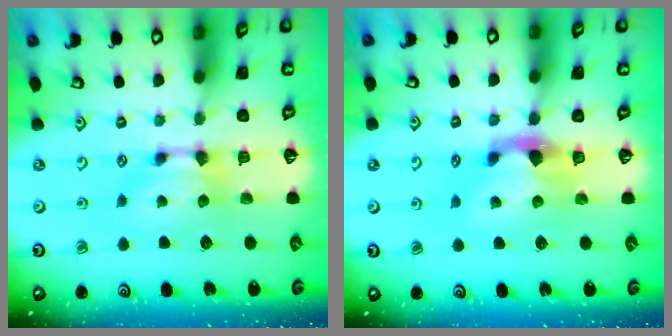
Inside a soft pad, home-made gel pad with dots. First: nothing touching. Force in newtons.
{"total": 2.2, "press": 1.9, "slide": 1.2}